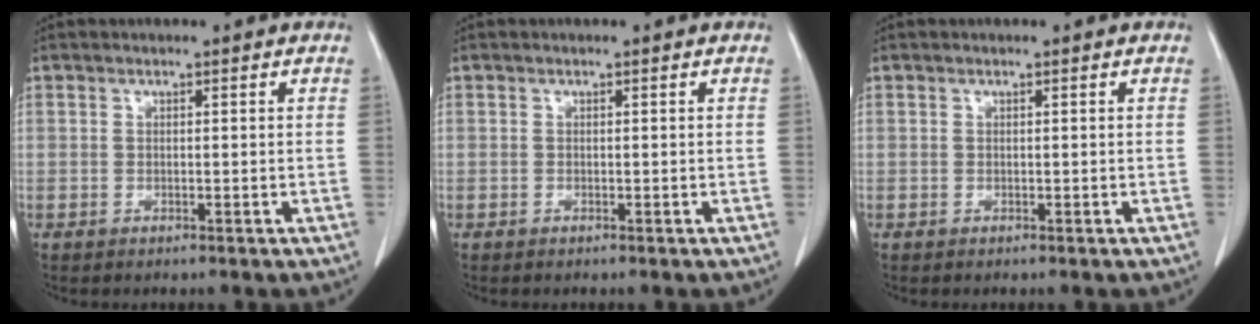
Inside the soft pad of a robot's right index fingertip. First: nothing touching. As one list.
[{"total": 0.0}, {"total": 0.0}]